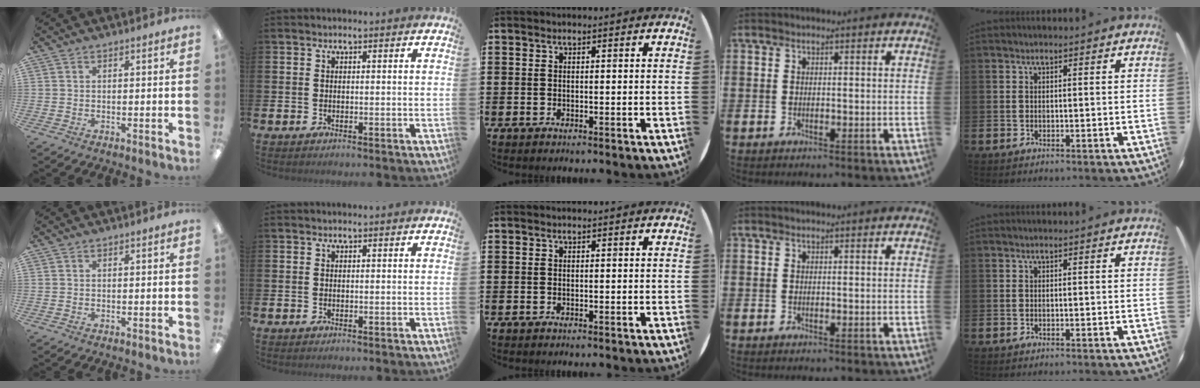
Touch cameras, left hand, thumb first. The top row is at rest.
{}